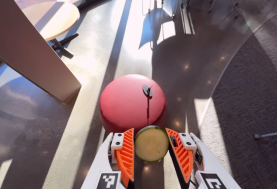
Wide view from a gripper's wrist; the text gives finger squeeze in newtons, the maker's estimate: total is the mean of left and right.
{"total": 8.9, "left": 8.9, "right": 8.9}